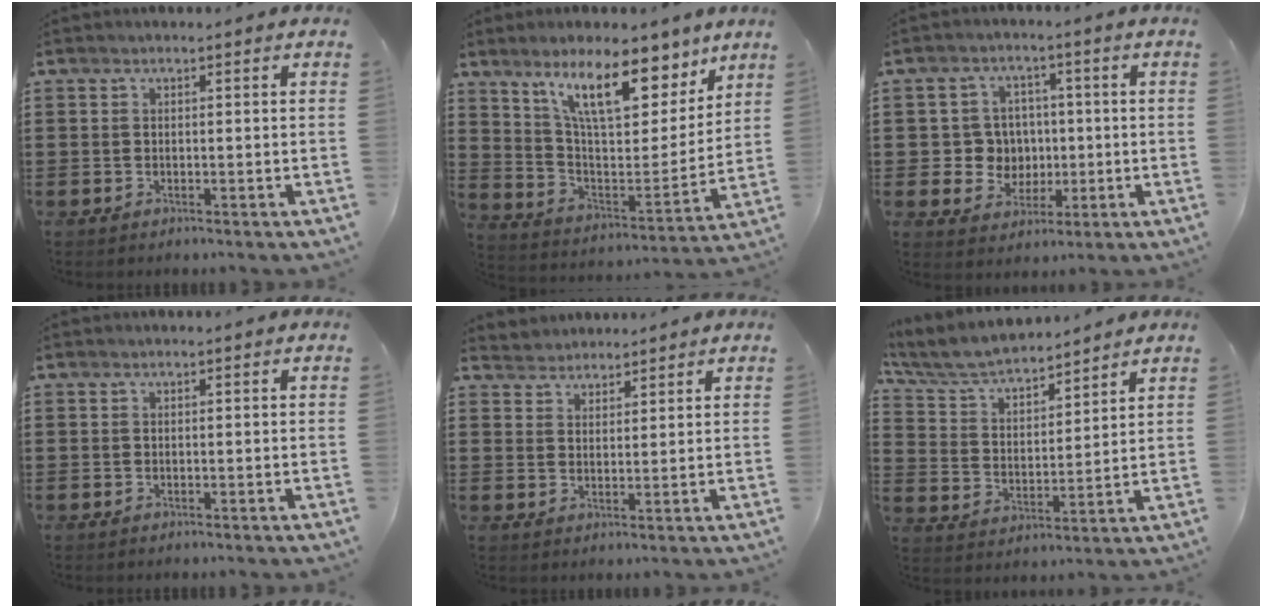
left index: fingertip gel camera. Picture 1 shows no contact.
{"total": 14.2, "force": [10.0, 4.4, 9.1], "torque": [-0.175, -0.042, 0.172]}
{"total": 5.9, "force": [0.1, 5.7, 1.4], "torque": [-0.045, 0.012, 0.003]}
{"total": 0.0}
{"total": 3.0, "force": [2.8, 0.9, -0.6], "torque": [0.001, 0.000, 0.053]}
{"total": 6.3, "force": [5.8, 1.0, 2.1], "torque": [-0.068, -0.034, 0.098]}